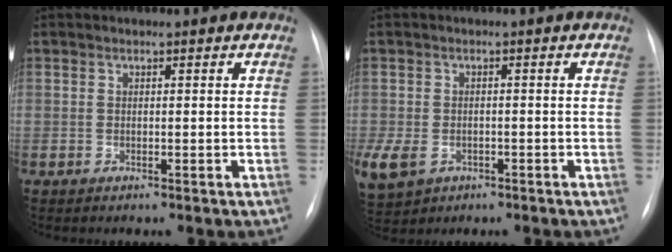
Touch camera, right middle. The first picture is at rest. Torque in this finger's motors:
{"motor_torque": [0.78, -0.77, 0.27, 0.21]}